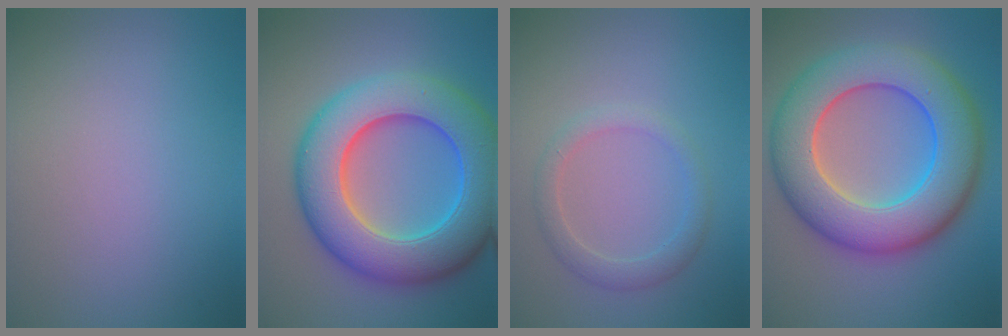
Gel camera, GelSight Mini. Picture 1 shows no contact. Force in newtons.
{"total": 12.0, "press": 12.0, "slide": 0.2}
{"total": 2.2, "press": 2.2, "slide": 0.0}
{"total": 11.8, "press": 11.8, "slide": 0.5}